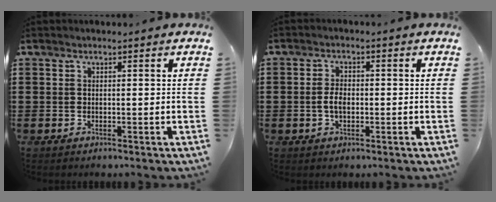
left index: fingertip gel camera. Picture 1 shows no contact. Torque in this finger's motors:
{"motor_torque": [0.34, 0.31, 0.17, 0.02]}